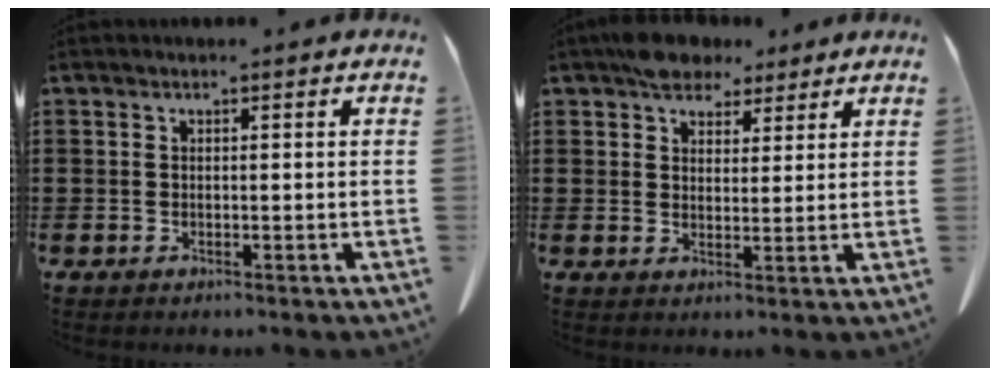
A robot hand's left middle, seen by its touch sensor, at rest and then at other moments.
{"total": 5.6, "force": [4.5, 2.9, 1.6], "torque": [-0.039, 0.000, 0.086]}